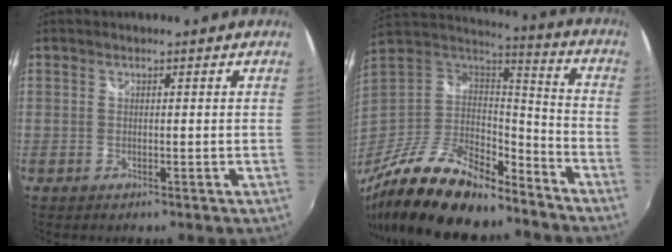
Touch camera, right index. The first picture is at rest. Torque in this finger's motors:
{"motor_torque": [0.70, -1.44, 0.42, 0.09]}